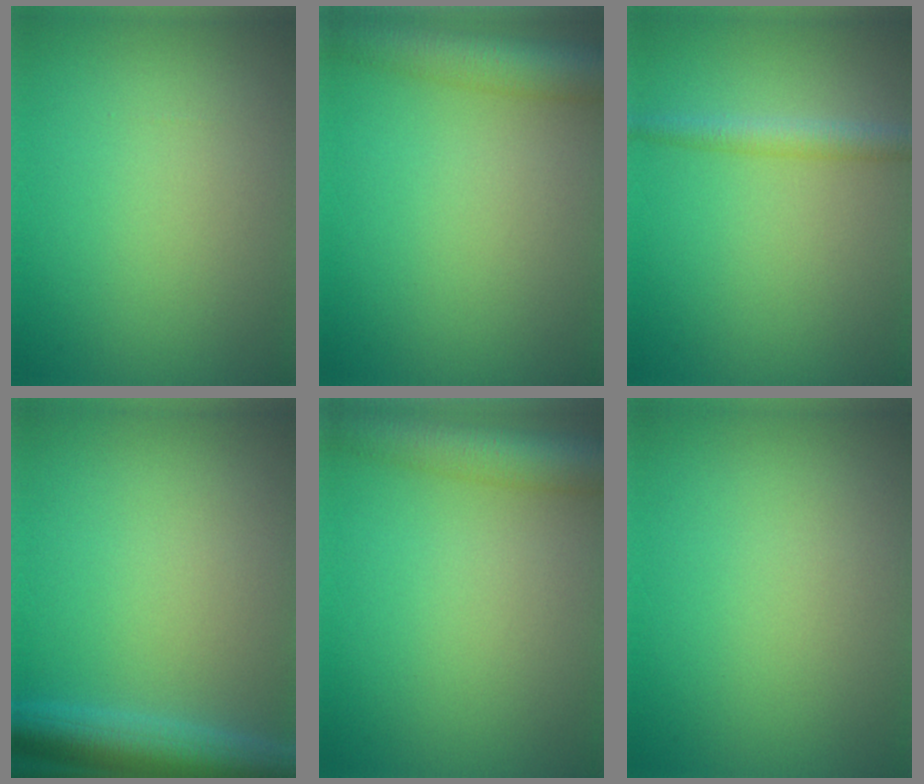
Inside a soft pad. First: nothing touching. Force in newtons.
{"total": 5.9, "press": 5.9, "slide": 0.4}
{"total": 2.3, "press": 2.3, "slide": 0.1}
{"total": 5.3, "press": 5.3, "slide": 0.2}
{"total": 5.9, "press": 5.9, "slide": 0.4}
{"total": 0.0}